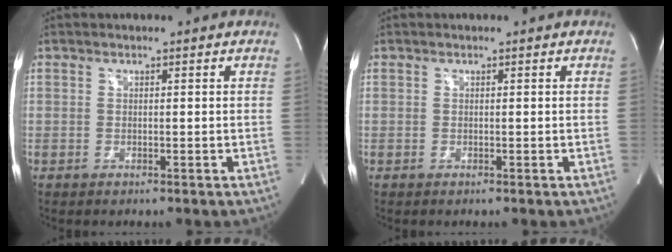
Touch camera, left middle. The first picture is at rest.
{"total": 0.0}